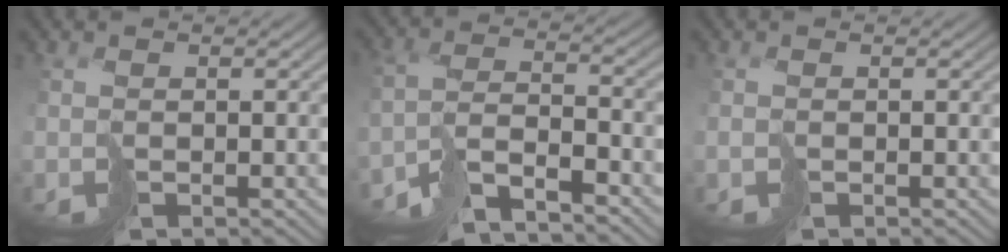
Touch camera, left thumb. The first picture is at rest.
{"total": 7.9, "force": [-6.2, 2.0, 4.6], "torque": [-0.092, 0.001, -0.126]}
{"total": 0.6, "force": [-0.3, 0.4, 0.2], "torque": [-0.006, -0.003, -0.008]}